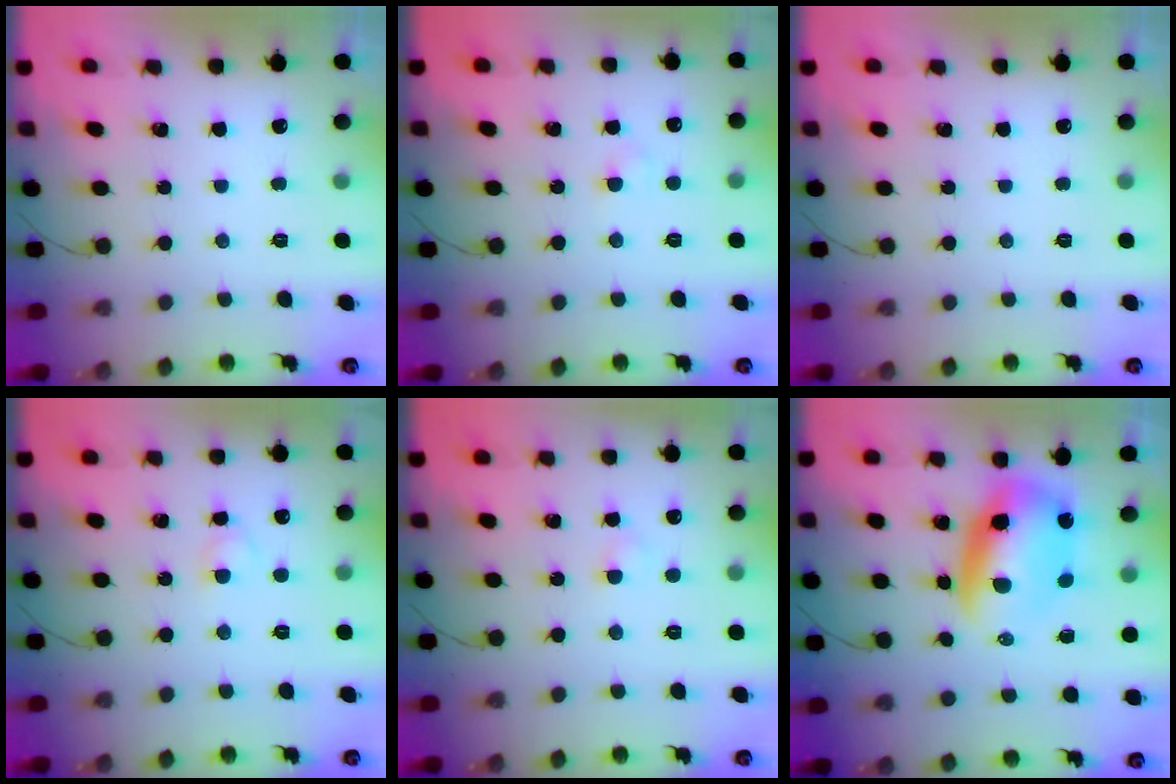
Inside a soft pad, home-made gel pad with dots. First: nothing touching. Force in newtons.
{"total": 1.9, "press": 1.7, "slide": 0.8}
{"total": 0.0}
{"total": 2.5, "press": 2.3, "slide": 1.1}
{"total": 2.3, "press": 2.2, "slide": 0.9}
{"total": 10.8, "press": 10.5, "slide": 2.6}